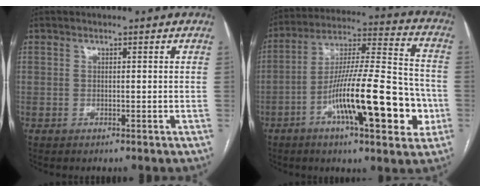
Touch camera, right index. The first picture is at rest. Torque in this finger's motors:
{"motor_torque": [1.22, -0.92, 1.05, 0.21]}